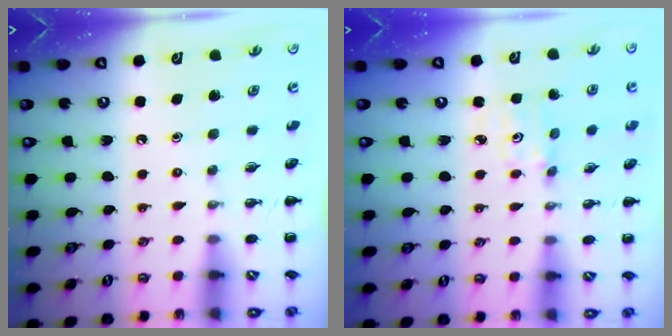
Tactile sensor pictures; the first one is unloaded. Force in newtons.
{"total": 2.4, "press": 2.3, "slide": 0.8}